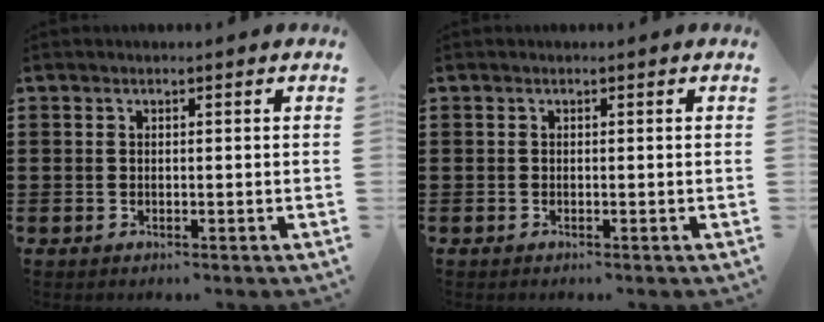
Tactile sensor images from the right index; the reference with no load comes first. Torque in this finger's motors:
{"motor_torque": [0.11, 0.12, 0.07, 0.01]}